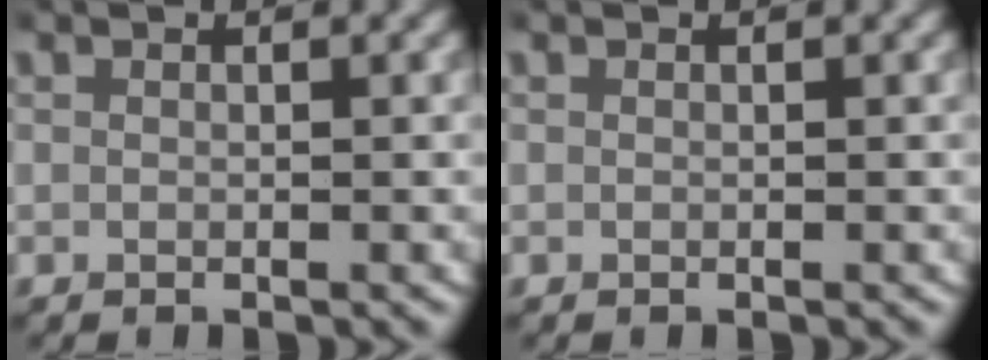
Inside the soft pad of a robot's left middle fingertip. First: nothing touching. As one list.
[{"total": 0.0}]